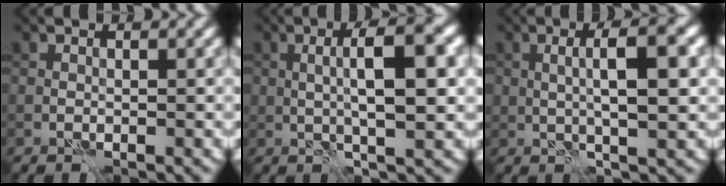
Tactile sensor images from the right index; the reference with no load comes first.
{"total": 6.3, "force": [0.8, 1.5, 6.1], "torque": [-0.102, 0.008, 0.010]}
{"total": 5.1, "force": [0.6, 1.2, 5.0], "torque": [-0.085, 0.008, 0.009]}